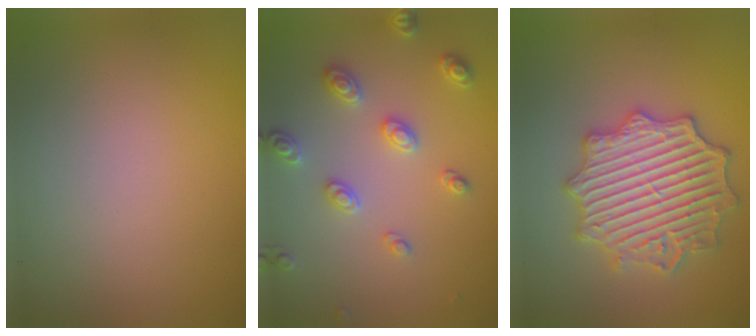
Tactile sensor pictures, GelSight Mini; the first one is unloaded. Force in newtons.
{"total": 2.7, "press": 2.7, "slide": 0.4}
{"total": 6.2, "press": 6.1, "slide": 1.0}